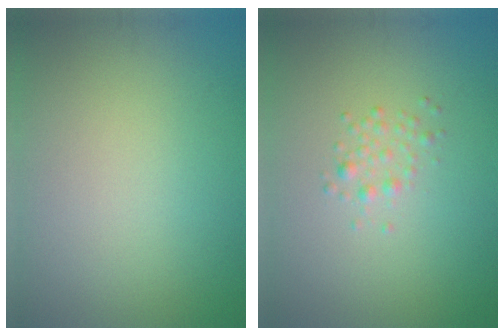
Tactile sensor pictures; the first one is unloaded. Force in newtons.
{"total": 1.3, "press": 1.3, "slide": 0.0}